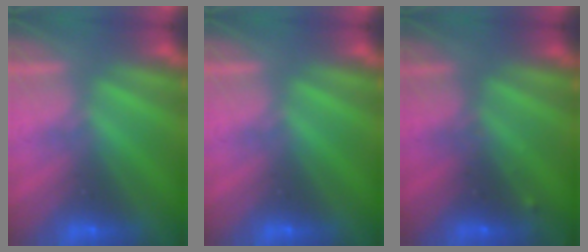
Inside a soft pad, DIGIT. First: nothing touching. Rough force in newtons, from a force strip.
{"total": 0.0}
{"total": 2.7}